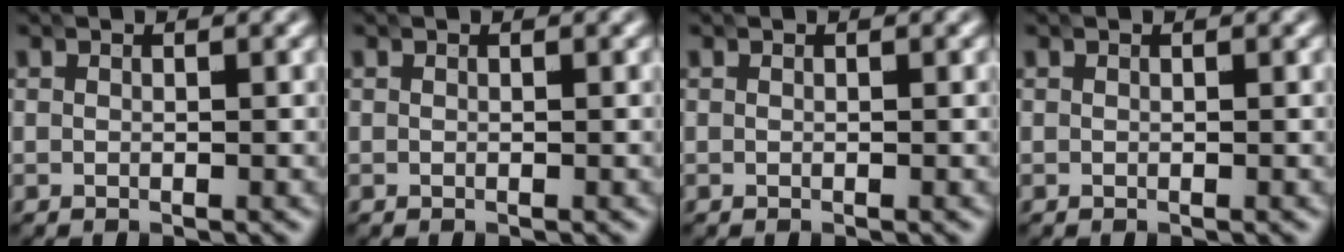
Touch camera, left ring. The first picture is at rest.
{"total": 0.0}
{"total": 0.0}
{"total": 0.0}